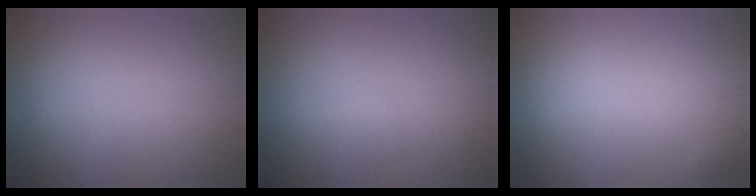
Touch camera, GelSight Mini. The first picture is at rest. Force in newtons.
{"total": 0.8, "press": 0.8, "slide": 0.0}
{"total": 0.0}